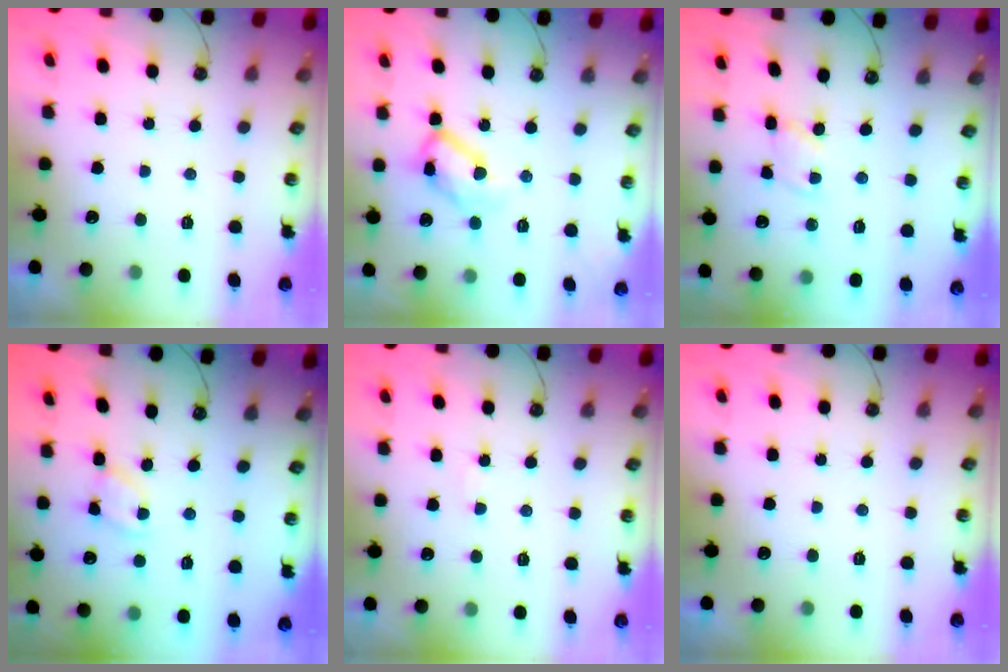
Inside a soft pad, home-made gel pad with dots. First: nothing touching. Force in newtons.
{"total": 12.0, "press": 12.0, "slide": 0.4}
{"total": 1.9, "press": 1.9, "slide": 0.2}
{"total": 2.7, "press": 2.7, "slide": 0.4}
{"total": 1.2, "press": 1.1, "slide": 0.2}
{"total": 0.0}